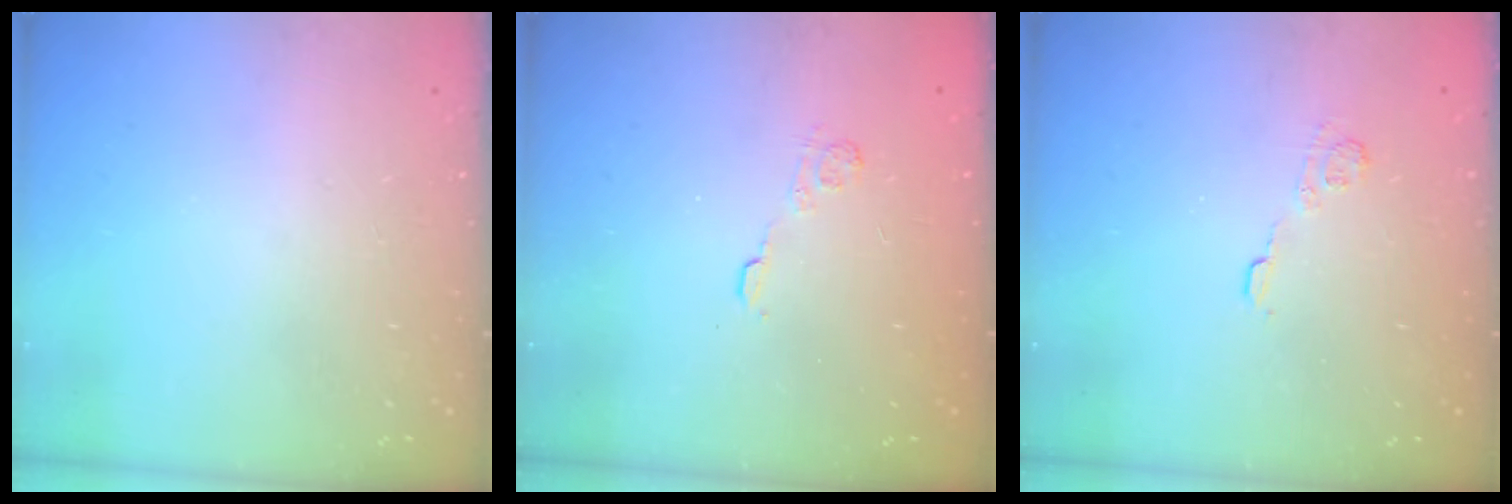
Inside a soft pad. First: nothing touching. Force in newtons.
{"total": 3.2, "press": 2.8, "slide": 1.5}
{"total": 5.7, "press": 5.5, "slide": 1.2}